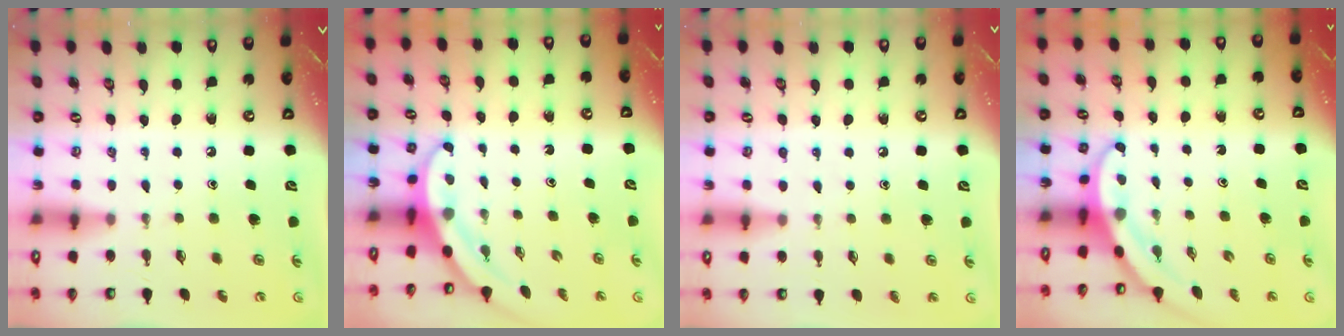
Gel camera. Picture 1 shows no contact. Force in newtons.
{"total": 3.6, "press": 3.6, "slide": 0.2}
{"total": 3.8, "press": 3.7, "slide": 0.5}
{"total": 3.3, "press": 3.3, "slide": 0.2}